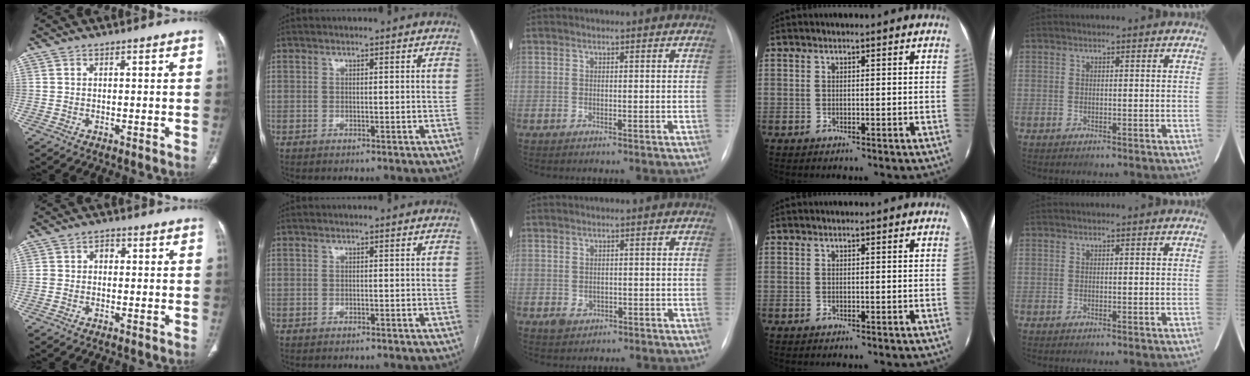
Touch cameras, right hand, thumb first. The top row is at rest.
{"thumb": {"total": 2.3, "force": [-0.1, 1.9, 1.3], "torque": [-0.010, 0.013, -0.007]}, "middle": {"total": 2.3, "force": [-0.7, 1.9, 1.0], "torque": [-0.013, 0.001, 0.000]}}